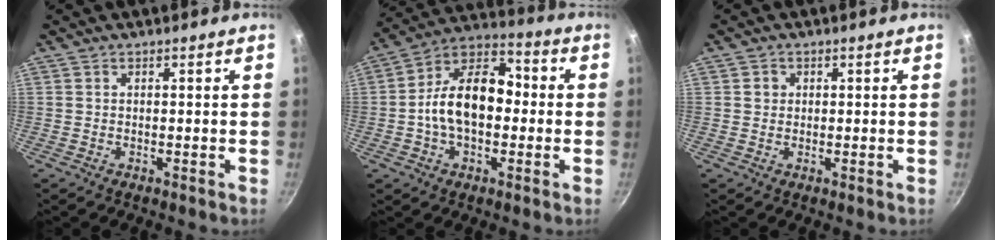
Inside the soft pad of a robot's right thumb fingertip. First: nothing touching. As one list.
[{"total": 15.7, "force": [-1.0, 10.2, 11.9], "torque": [-0.166, 0.045, -0.036]}, {"total": 1.6, "force": [0.3, 1.5, 0.5], "torque": [-0.002, 0.003, 0.003]}]